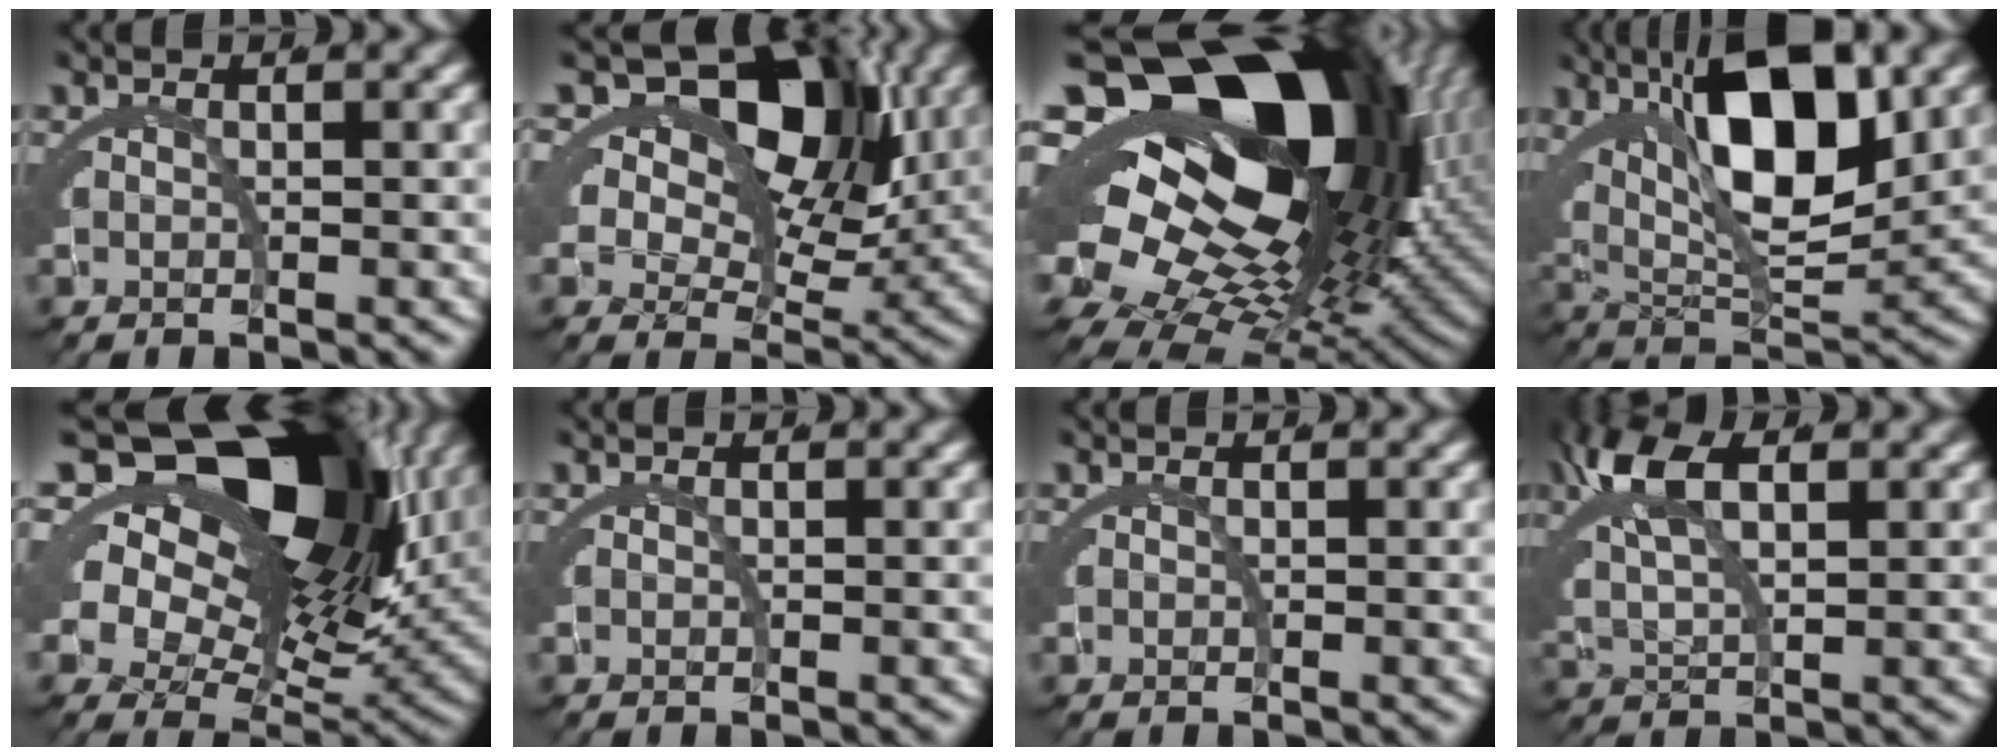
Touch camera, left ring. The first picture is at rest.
{"total": 14.5, "force": [4.3, 9.9, 9.7], "torque": [-0.163, 0.003, 0.059]}
{"total": 31.7, "force": [2.9, 19.6, 24.8], "torque": [-0.372, -0.011, 0.041]}
{"total": 12.2, "force": [5.5, 3.6, 10.2], "torque": [-0.147, 0.028, 0.088]}
{"total": 20.1, "force": [6.1, 11.9, 15.0], "torque": [-0.241, 0.011, 0.084]}
{"total": 0.0}
{"total": 0.0}
{"total": 5.4, "force": [3.5, 1.2, 3.9], "torque": [-0.103, 0.007, 0.069]}